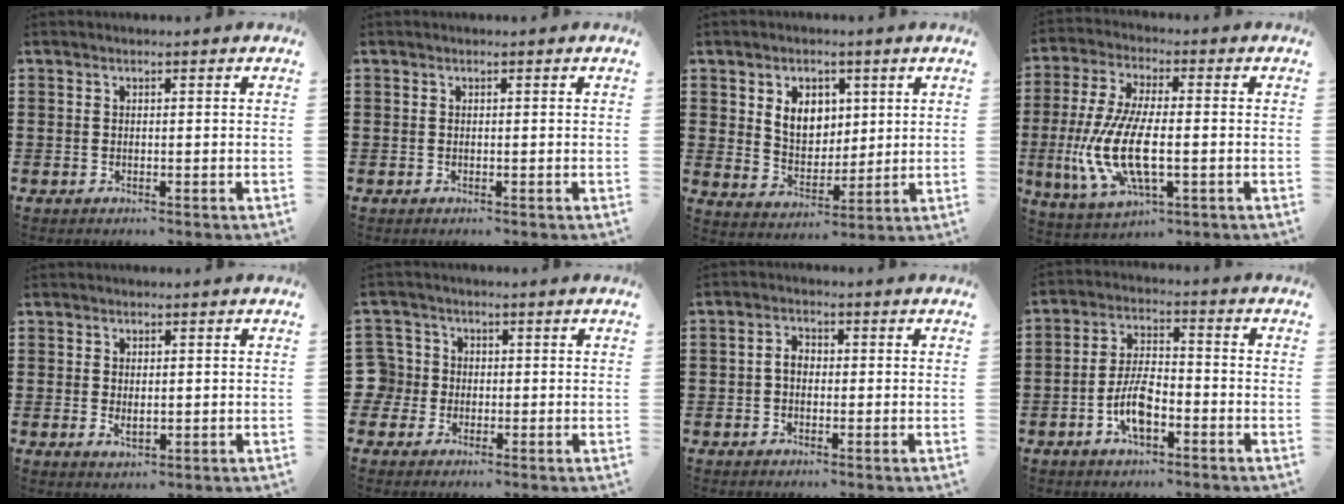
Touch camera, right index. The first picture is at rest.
{"total": 0.0}
{"total": 6.2, "force": [2.0, 4.8, 3.4], "torque": [-0.070, 0.008, 0.032]}
{"total": 12.4, "force": [-2.5, 4.8, 11.2], "torque": [-0.259, -0.018, -0.051]}
{"total": 1.7, "force": [0.2, 0.9, 1.4], "torque": [-0.028, 0.003, 0.004]}
{"total": 4.0, "force": [-0.6, 3.9, 0.6], "torque": [-0.044, 0.004, -0.019]}
{"total": 2.5, "force": [-0.4, 1.6, 1.8], "torque": [-0.036, 0.004, -0.008]}
{"total": 7.2, "force": [-2.8, 3.2, 5.8], "torque": [-0.130, 0.003, -0.057]}